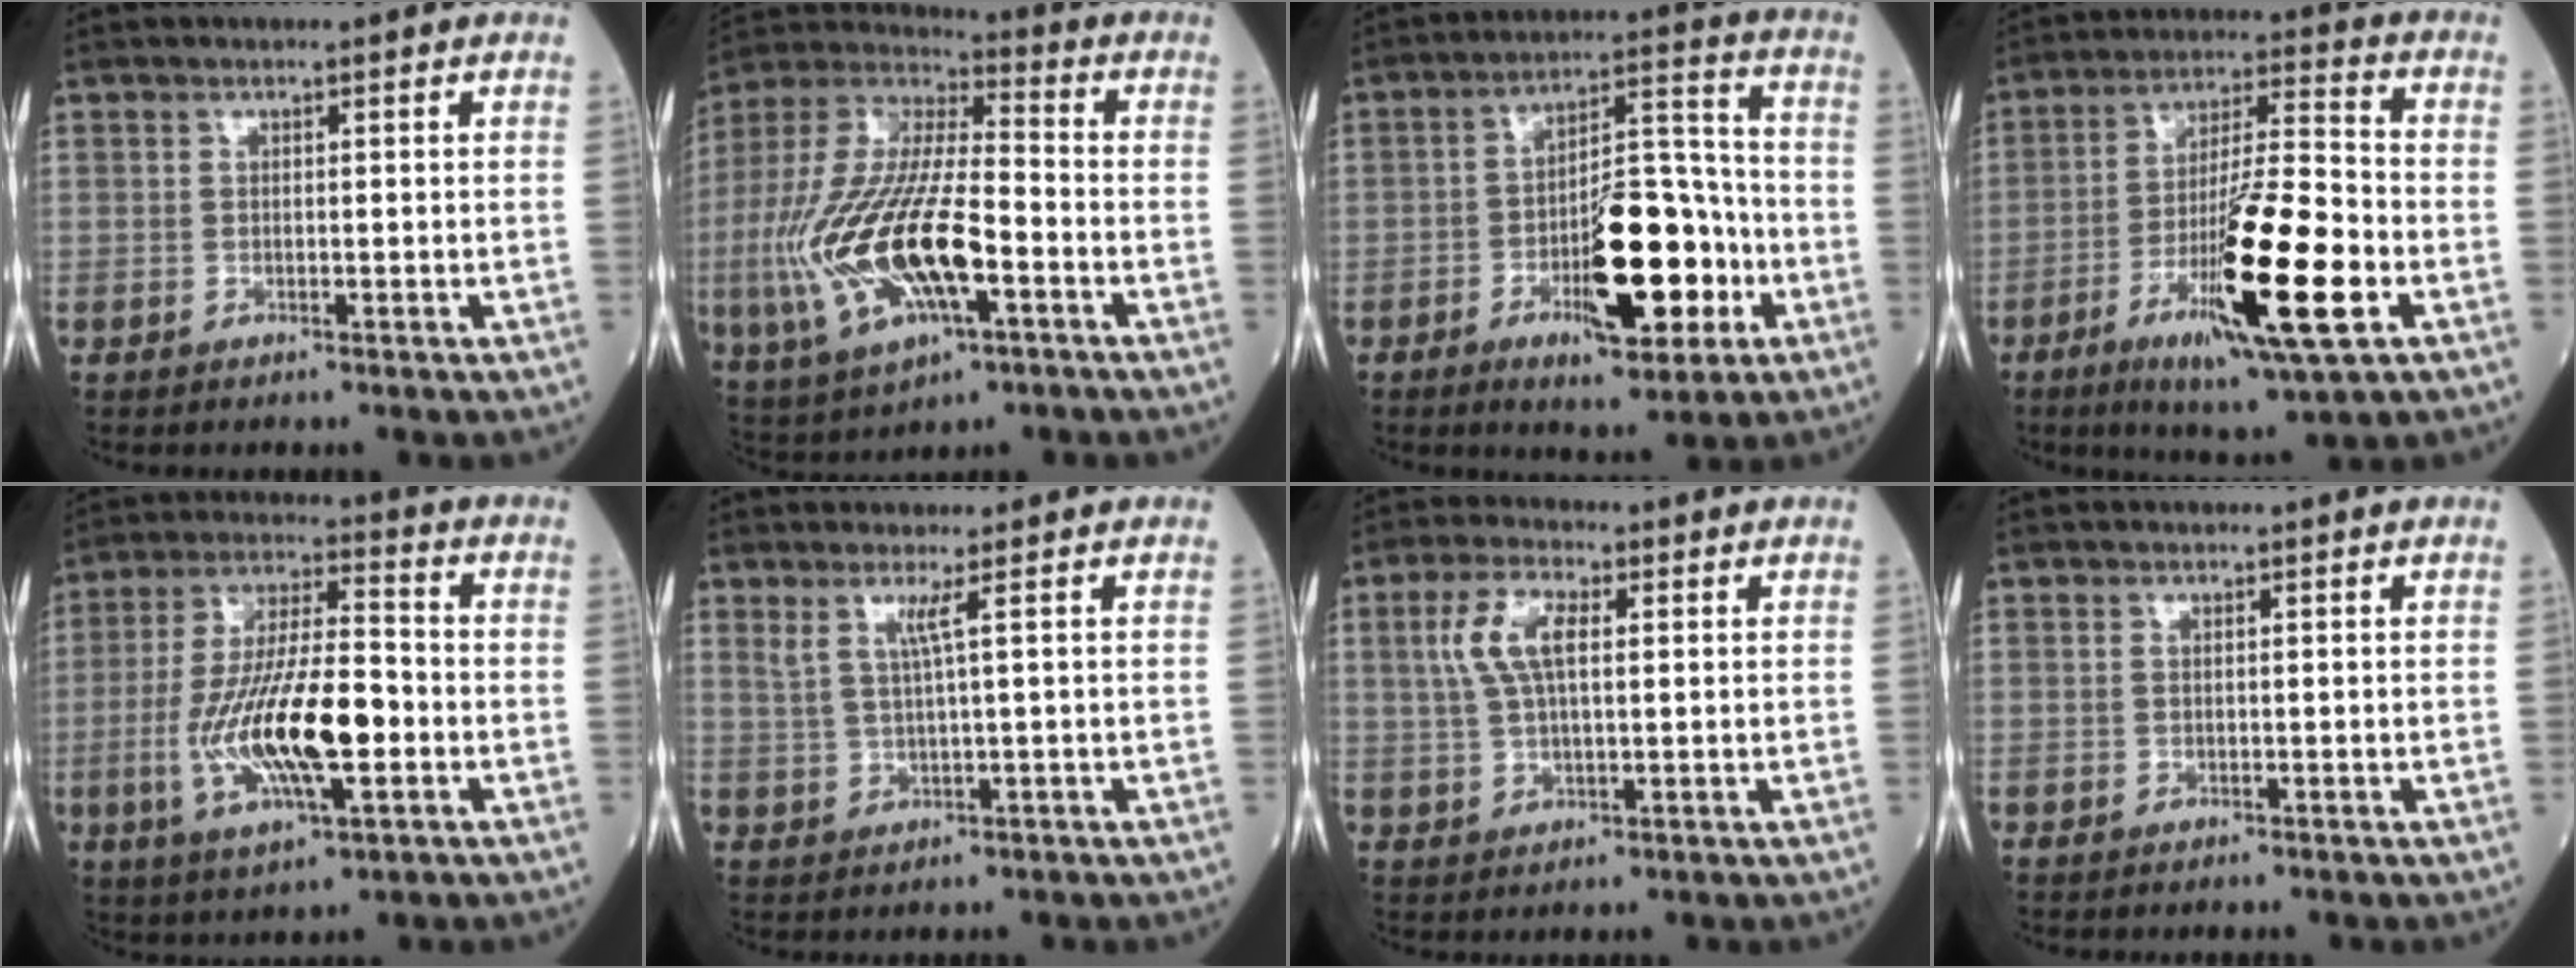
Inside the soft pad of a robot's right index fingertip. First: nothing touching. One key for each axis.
{"total": 20.3, "fx": -5.2, "fy": 6.2, "fz": 18.7, "tx": -0.413, "ty": -0.011, "tz": -0.088}
{"total": 13.9, "fx": -4.8, "fy": 4.3, "fz": 12.3, "tx": -0.200, "ty": 0.013, "tz": -0.068}
{"total": 17.8, "fx": -6.2, "fy": 1.5, "fz": 16.6, "tx": -0.298, "ty": -0.023, "tz": -0.102}
{"total": 15.4, "fx": -3.6, "fy": 3.4, "fz": 14.6, "tx": -0.290, "ty": -0.004, "tz": -0.061}
{"total": 2.6, "fx": 1.3, "fy": -0.7, "fz": 2.2, "tx": -0.051, "ty": -0.001, "tz": 0.031}
{"total": 6.7, "fx": 1.8, "fy": 2.3, "fz": 6.0, "tx": -0.137, "ty": 0.015, "tz": 0.041}
{"total": 0.0}